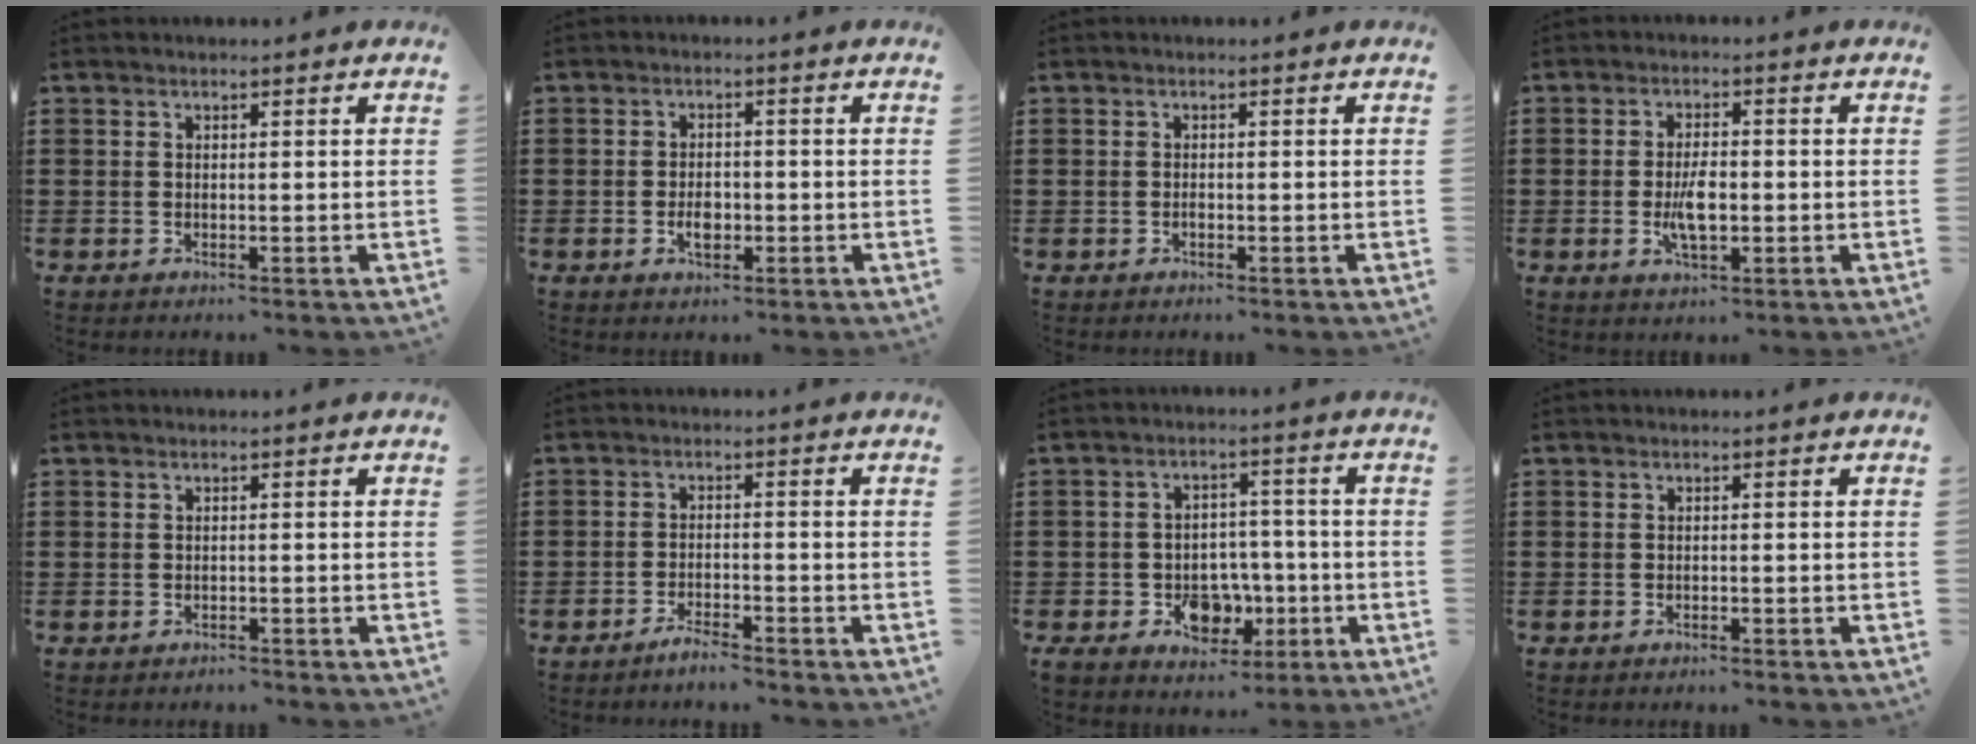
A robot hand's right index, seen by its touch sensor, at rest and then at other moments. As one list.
[{"total": 2.9, "force": [-0.8, 1.6, 2.3], "torque": [-0.035, -0.002, -0.016]}, {"total": 0.6, "force": [-0.4, 0.3, 0.3], "torque": [-0.005, 0.000, -0.008]}, {"total": 5.0, "force": [-0.9, 2.0, 4.6], "torque": [-0.093, -0.003, -0.018]}, {"total": 0.8, "force": [-0.8, 0.2, -0.2], "torque": [0.003, 0.002, -0.019]}, {"total": 4.3, "force": [-4.1, -0.1, 1.2], "torque": [-0.031, -0.002, -0.082]}, {"total": 6.7, "force": [-2.5, 5.3, 3.3], "torque": [-0.056, 0.015, -0.040]}, {"total": 0.5, "force": [-0.5, -0.1, 0.2], "torque": [-0.005, -0.005, -0.009]}]